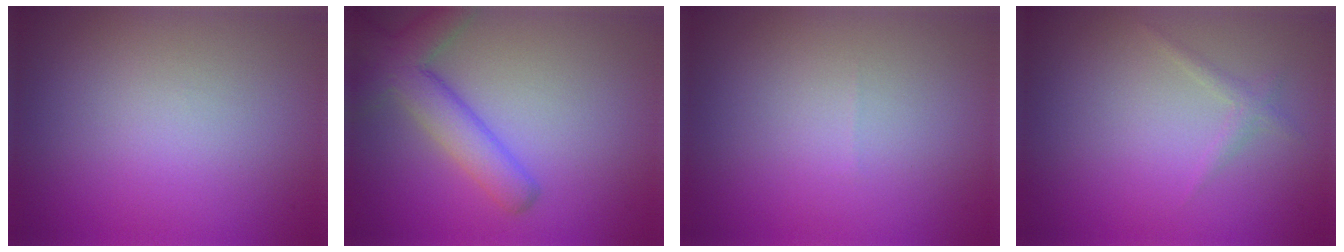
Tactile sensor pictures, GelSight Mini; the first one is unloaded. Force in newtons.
{"total": 4.8, "press": 4.8, "slide": 0.3}
{"total": 0.0}
{"total": 1.0, "press": 1.0, "slide": 0.0}